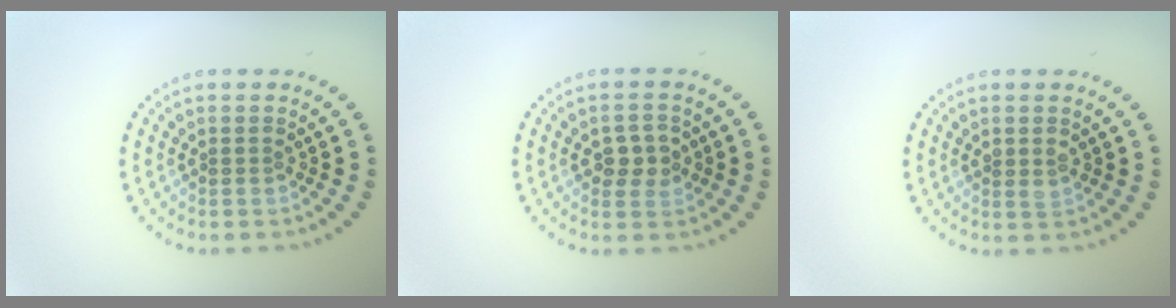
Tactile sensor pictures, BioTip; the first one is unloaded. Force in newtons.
{"total": 2.6, "press": 2.6, "slide": 0.2}
{"total": 1.2, "press": 1.1, "slide": 0.2}